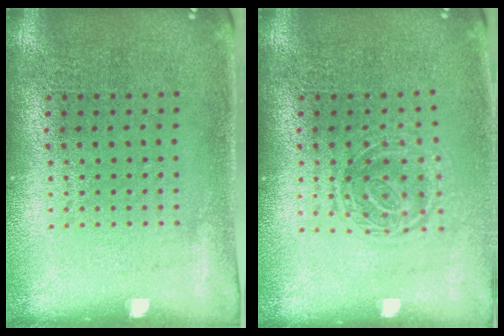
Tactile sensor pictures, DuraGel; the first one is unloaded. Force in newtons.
{"total": 1.3, "press": 1.1, "slide": 0.7}